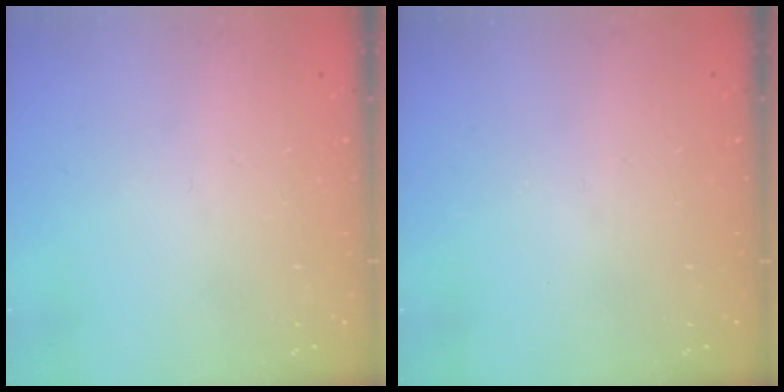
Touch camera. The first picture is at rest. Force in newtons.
{"total": 0.0}